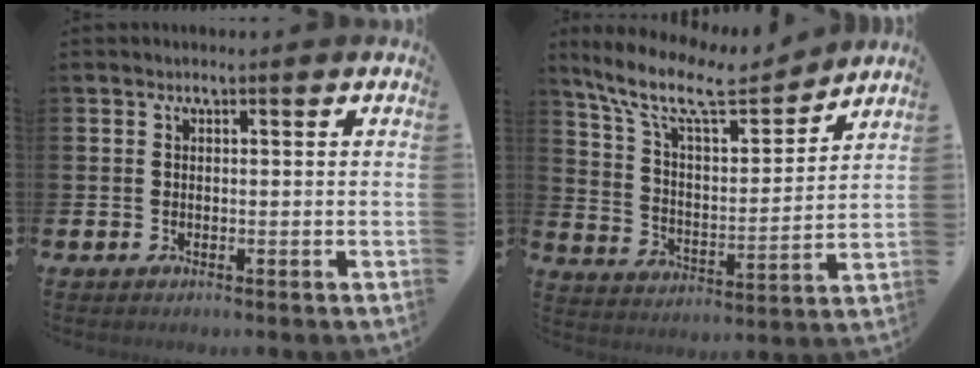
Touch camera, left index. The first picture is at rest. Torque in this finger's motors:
{"motor_torque": [0.96, -1.18, 0.66, 0.21]}